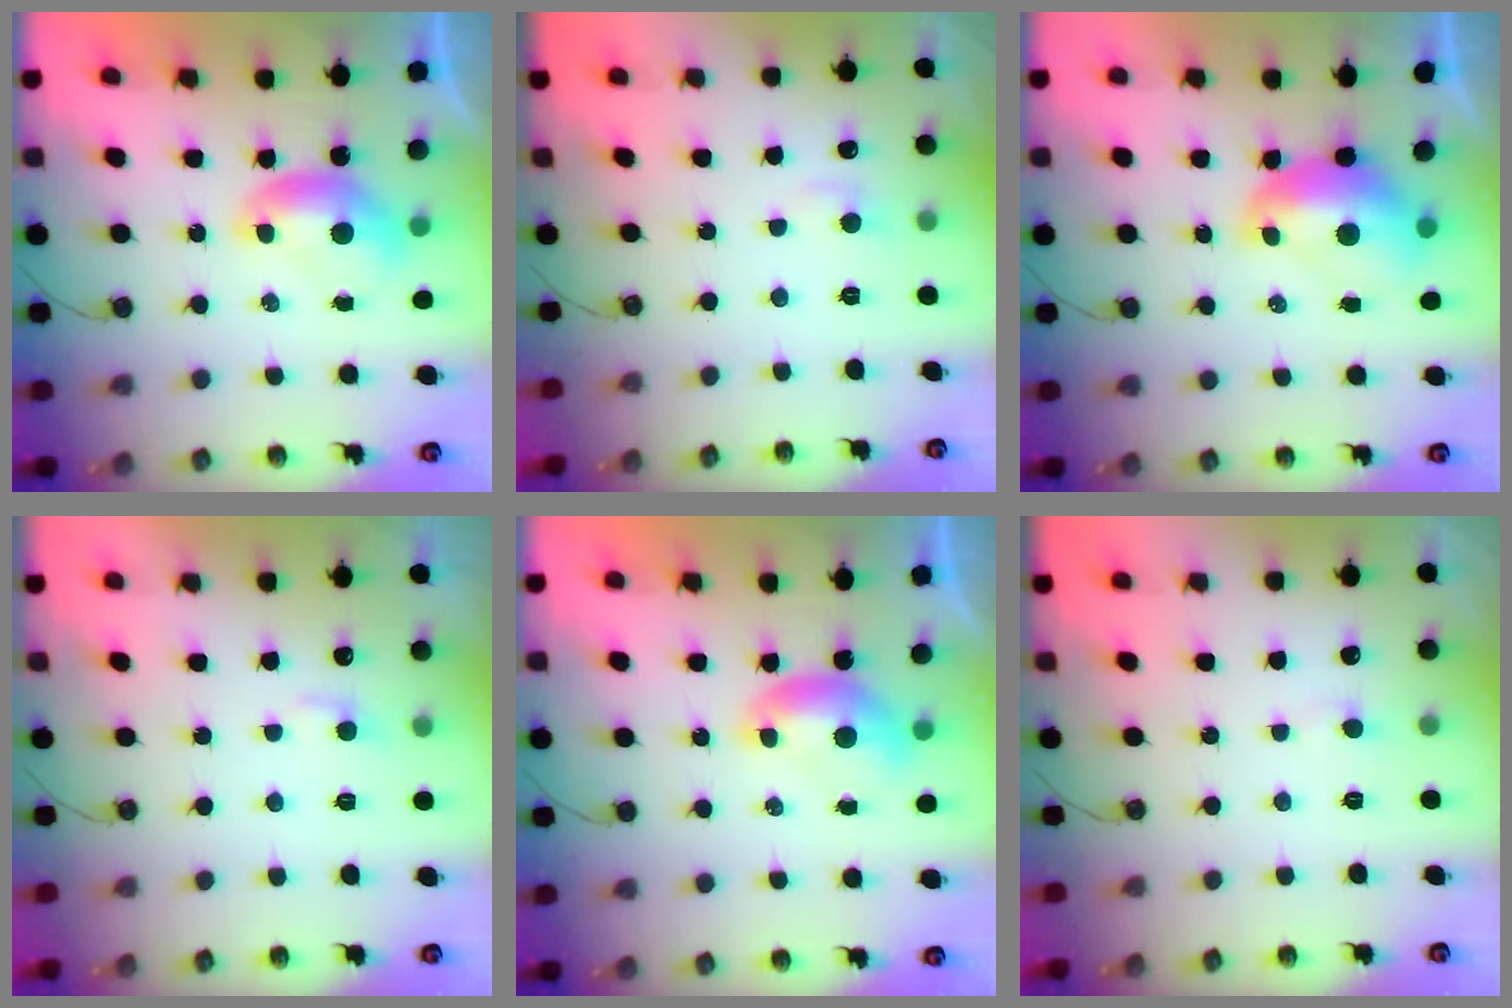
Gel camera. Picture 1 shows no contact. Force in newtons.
{"total": 0.7, "press": 0.3, "slide": 0.7}
{"total": 2.8, "press": 2.7, "slide": 0.7}
{"total": 2.5, "press": 2.4, "slide": 0.5}
{"total": 0.0}
{"total": 0.7, "press": 0.6, "slide": 0.4}